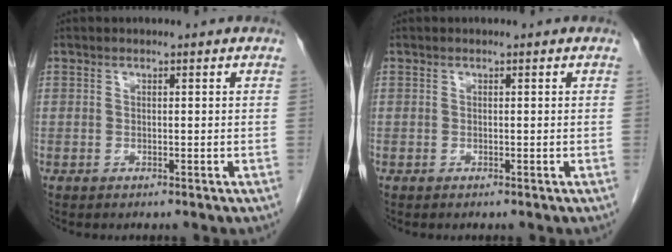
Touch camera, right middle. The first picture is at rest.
{"total": 0.0}